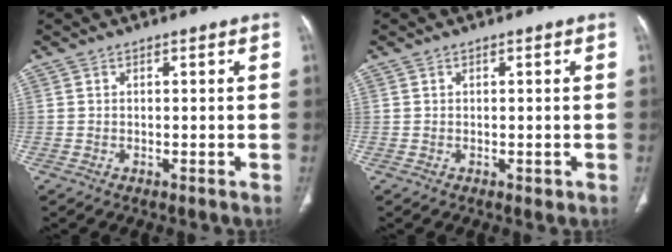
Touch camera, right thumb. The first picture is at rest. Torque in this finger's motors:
{"motor_torque": [0.26, 0.43, -0.19, 0.04, 0.03]}